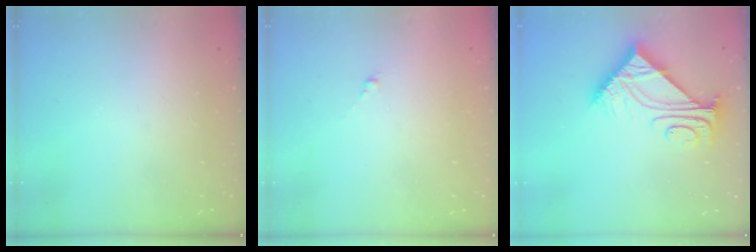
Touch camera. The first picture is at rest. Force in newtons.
{"total": 0.0}
{"total": 9.0, "press": 8.9, "slide": 1.0}